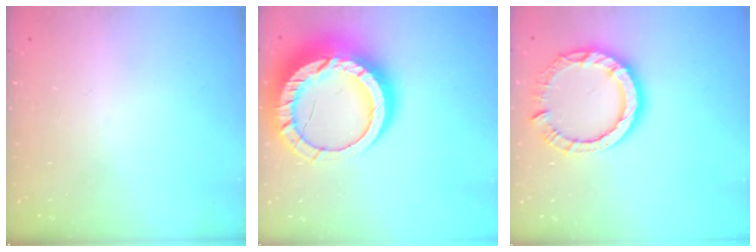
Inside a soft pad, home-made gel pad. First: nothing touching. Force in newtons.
{"total": 23.7, "press": 23.7, "slide": 2.1}
{"total": 11.7, "press": 11.6, "slide": 1.4}